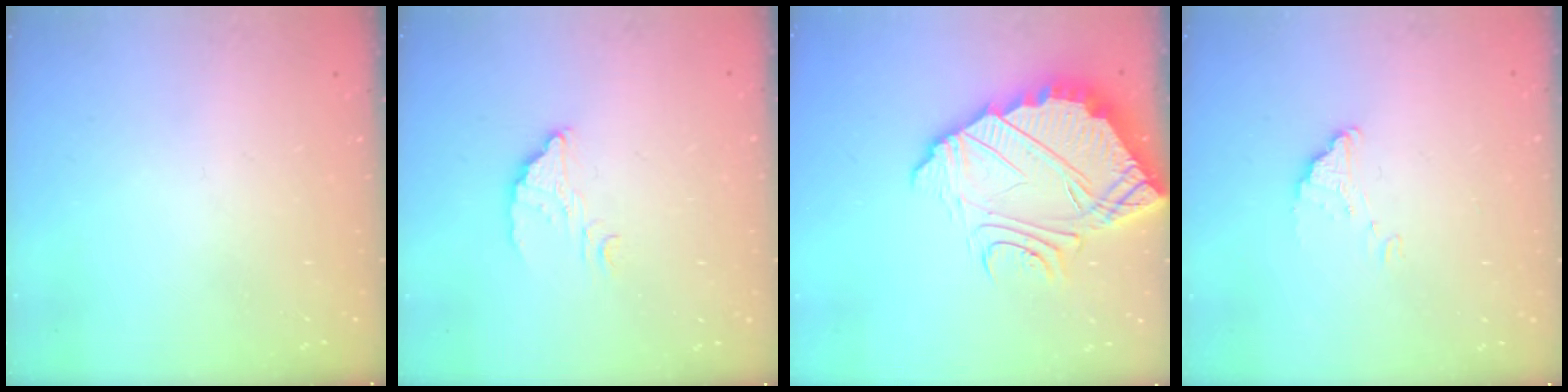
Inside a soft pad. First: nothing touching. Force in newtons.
{"total": 4.0, "press": 4.0, "slide": 0.2}
{"total": 8.6, "press": 8.5, "slide": 0.6}
{"total": 1.6, "press": 1.6, "slide": 0.1}